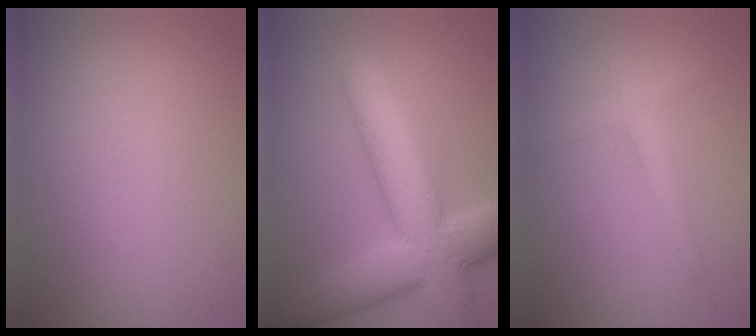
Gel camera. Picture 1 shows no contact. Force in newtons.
{"total": 9.5, "press": 9.5, "slide": 0.2}
{"total": 2.0, "press": 2.0, "slide": 0.1}